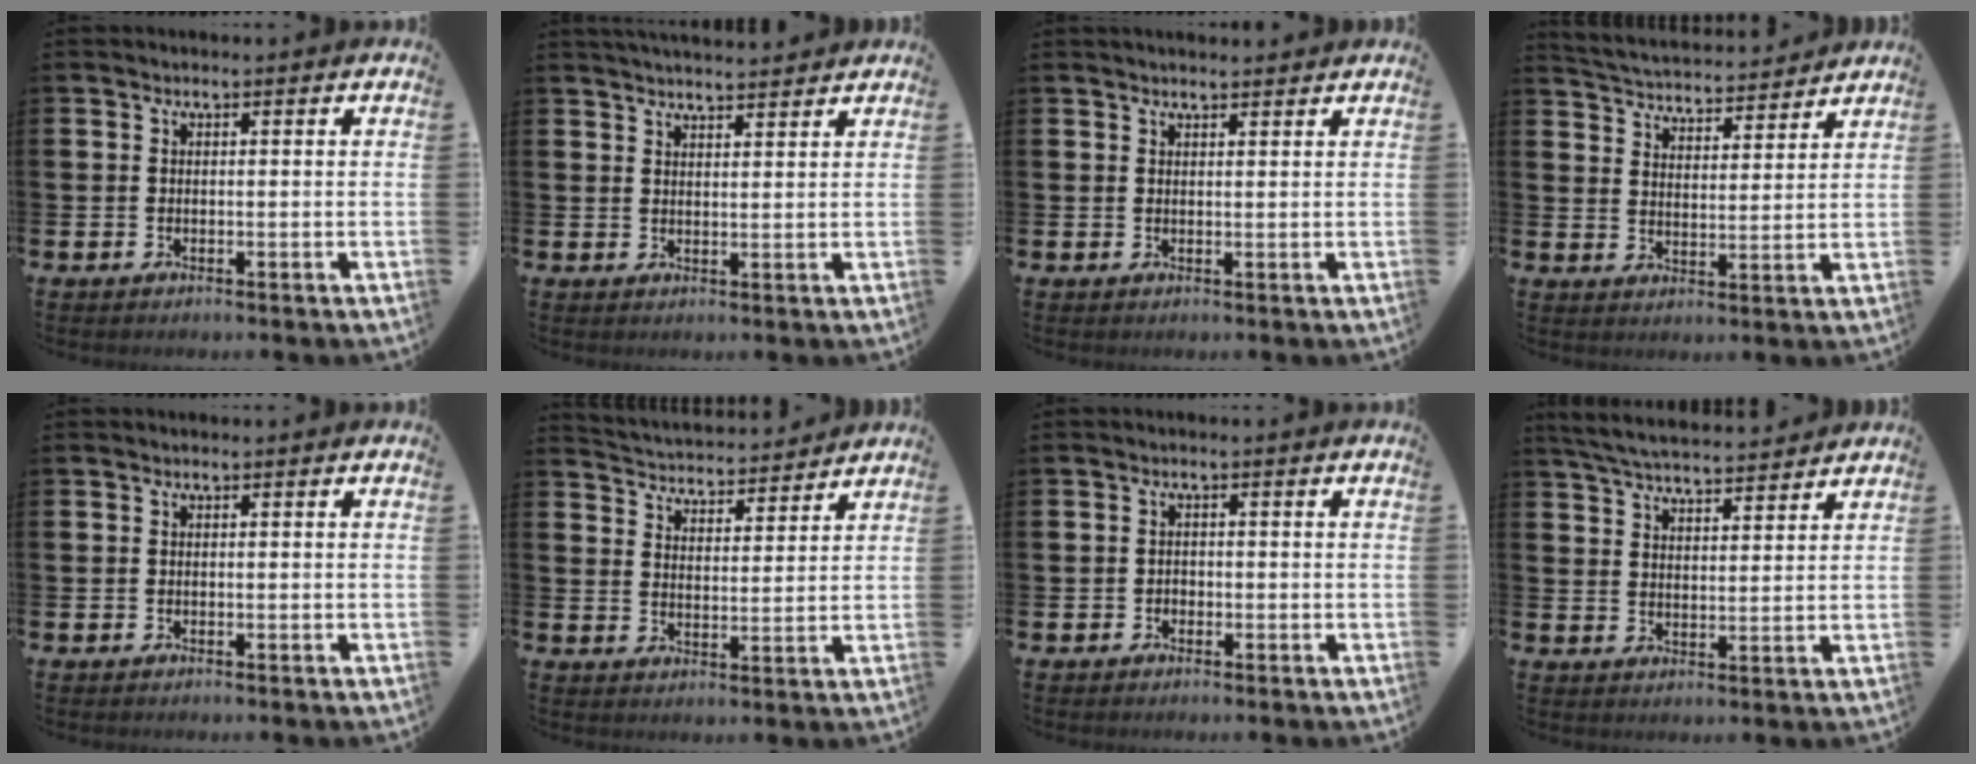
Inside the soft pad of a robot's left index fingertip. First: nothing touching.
{"total": 3.0, "force": [3.0, 0.0, 0.2], "torque": [-0.007, -0.014, 0.055]}
{"total": 1.5, "force": [1.5, 0.1, 0.2], "torque": [0.004, -0.006, 0.026]}
{"total": 4.5, "force": [4.4, 0.8, -0.1], "torque": [-0.022, -0.038, 0.075]}
{"total": 0.0}
{"total": 4.4, "force": [4.3, 0.8, -0.3], "torque": [-0.009, -0.038, 0.071]}
{"total": 1.1, "force": [-0.6, 0.8, 0.2], "torque": [0.000, 0.001, -0.015]}
{"total": 5.6, "force": [5.5, 0.5, 0.9], "torque": [-0.038, -0.030, 0.098]}